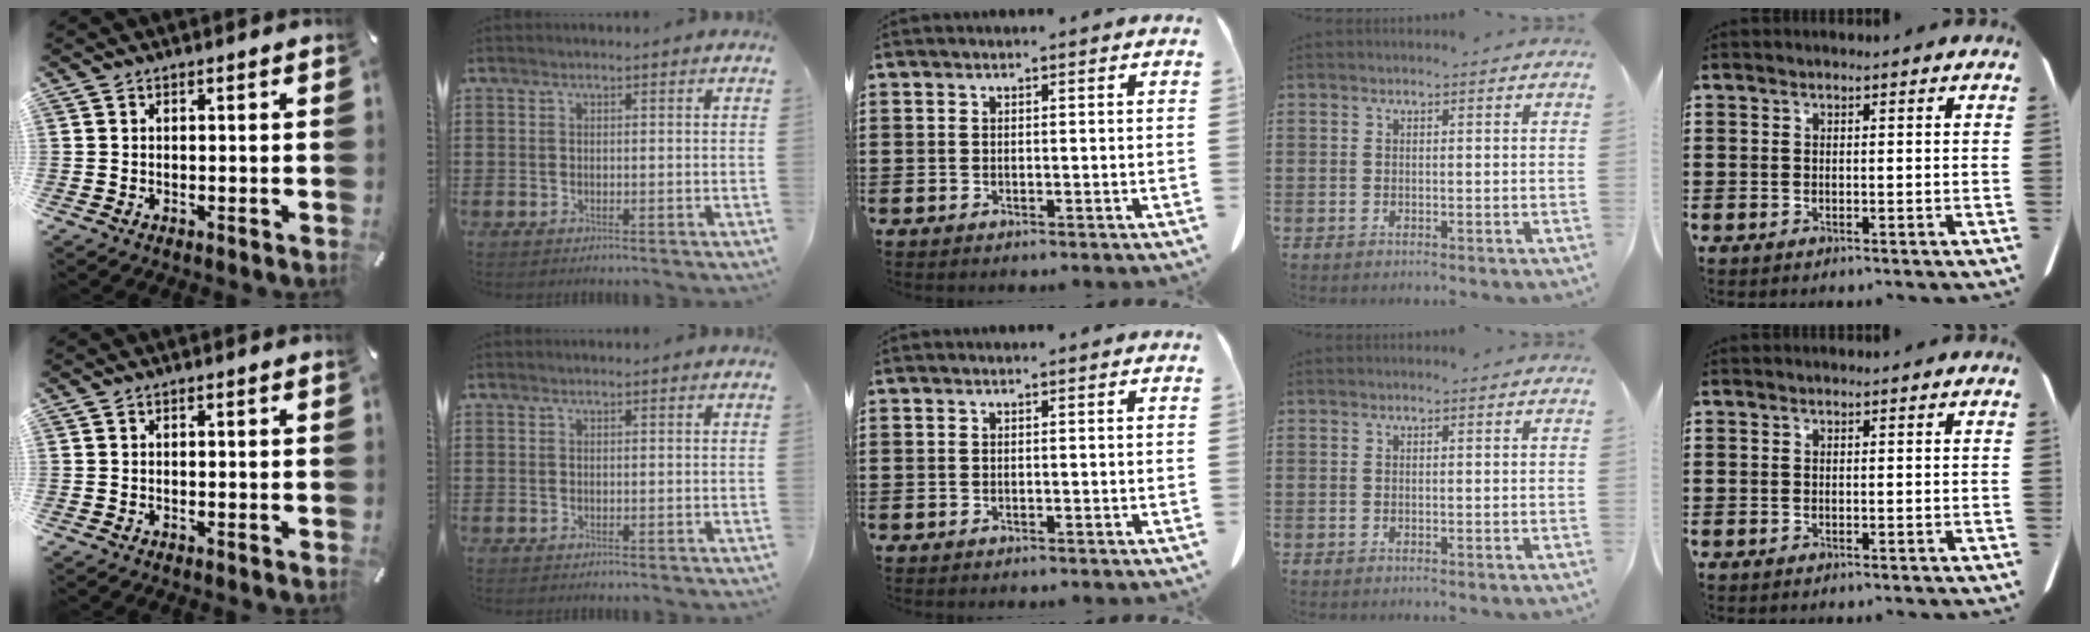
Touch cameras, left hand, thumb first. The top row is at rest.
{}